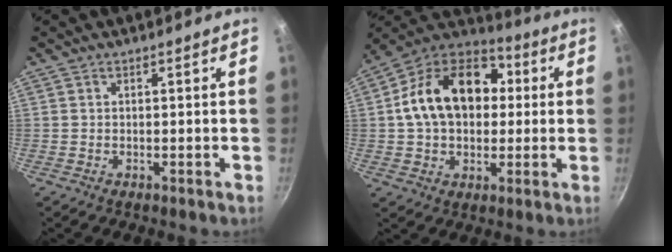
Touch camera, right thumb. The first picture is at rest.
{"total": 20.1, "force": [2.3, 14.4, 13.8], "torque": [-0.207, 0.038, 0.023]}